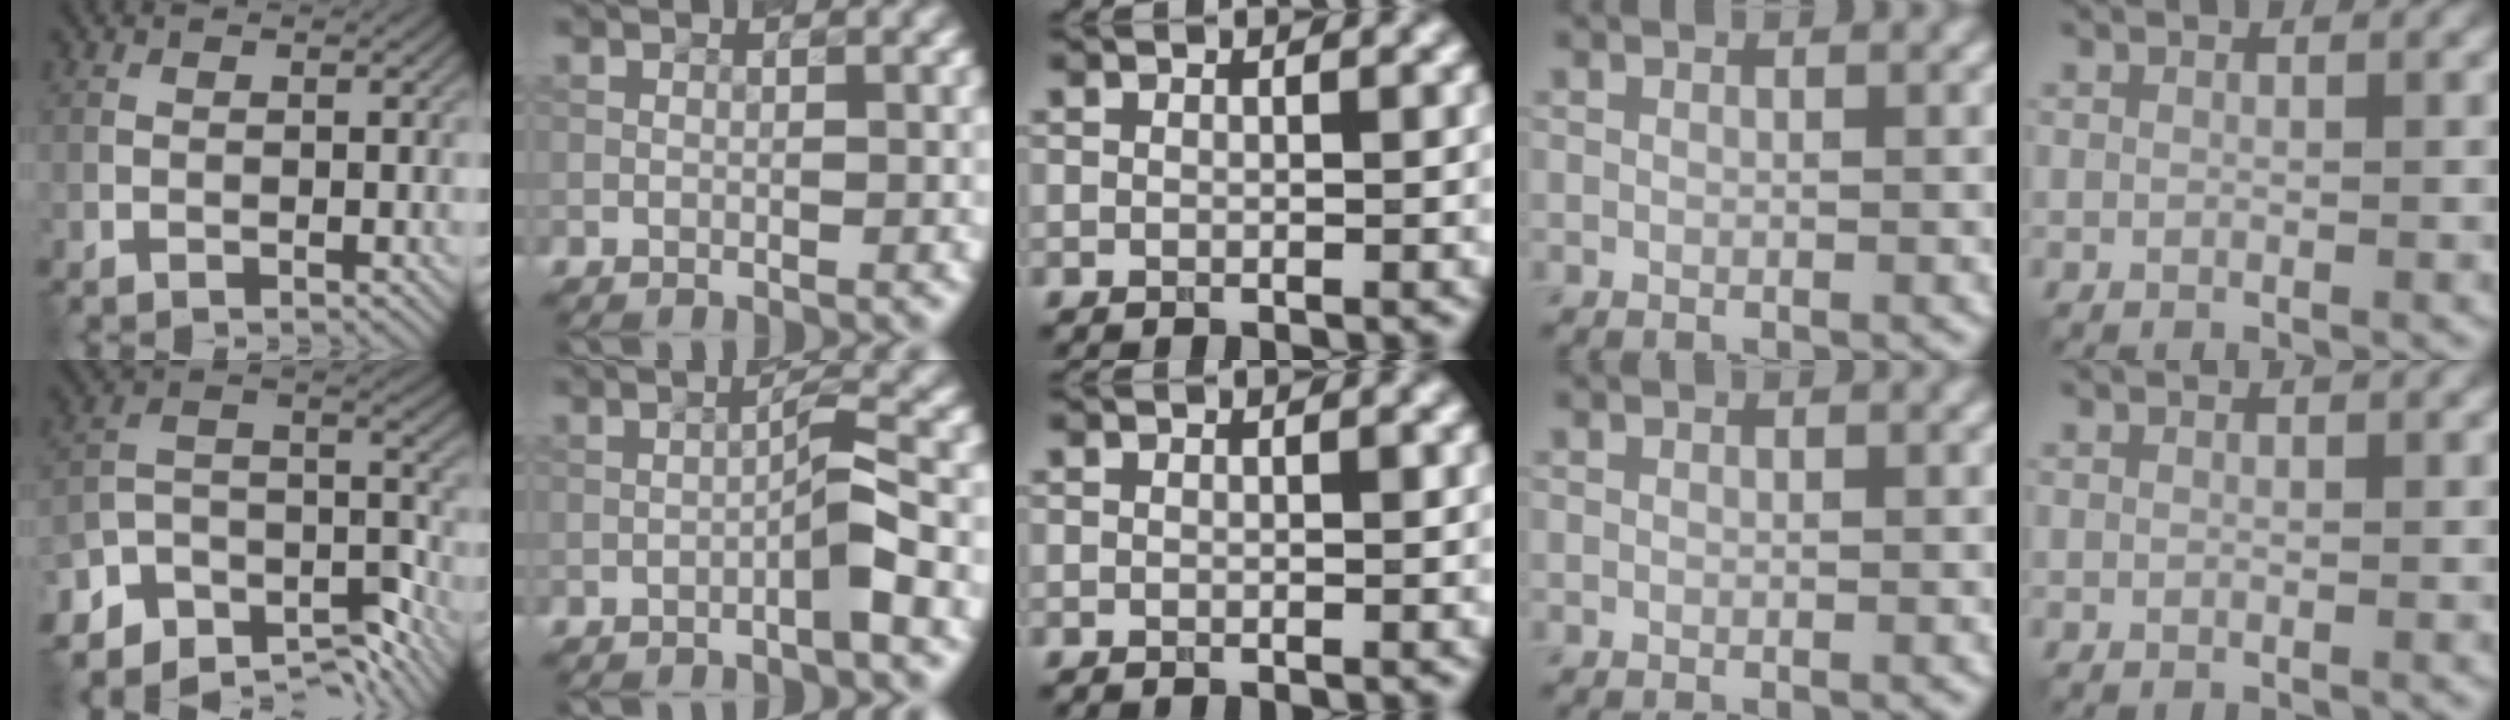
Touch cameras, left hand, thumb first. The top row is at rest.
{"thumb": {"total": 10.7, "force": [-8.6, 4.5, 4.6], "torque": [-0.094, -0.008, -0.150]}, "index": {"total": 2.5, "force": [-1.0, 0.0, 2.3], "torque": [-0.040, 0.015, -0.024]}}